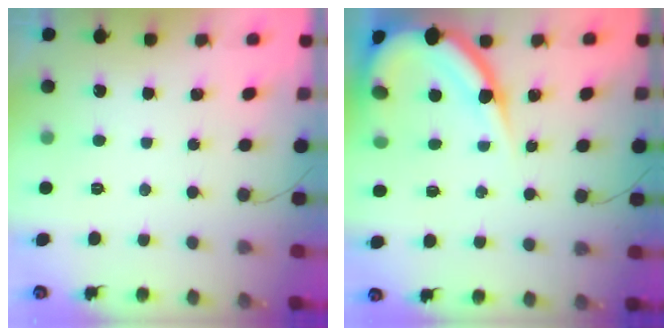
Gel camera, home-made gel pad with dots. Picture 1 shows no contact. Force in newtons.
{"total": 12.9, "press": 12.8, "slide": 1.3}